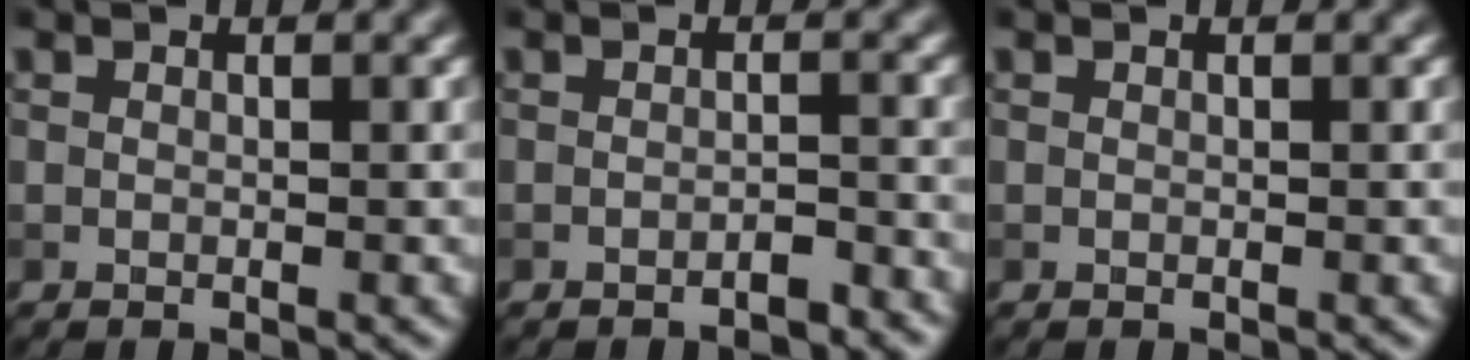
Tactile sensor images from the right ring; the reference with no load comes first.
{"total": 1.3, "force": [-1.1, 0.2, 0.6], "torque": [-0.006, 0.003, -0.020]}
{"total": 0.0}